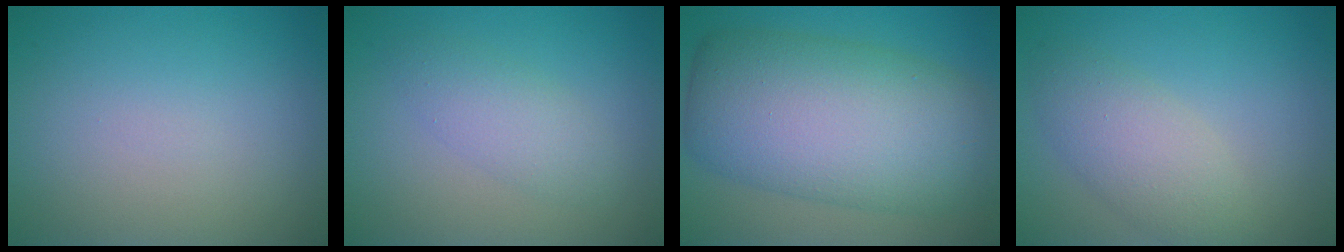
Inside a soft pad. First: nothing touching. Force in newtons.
{"total": 2.7, "press": 2.7, "slide": 0.0}
{"total": 12.5, "press": 12.5, "slide": 0.4}
{"total": 3.8, "press": 3.7, "slide": 0.3}